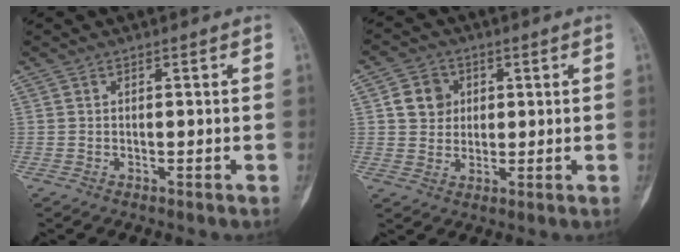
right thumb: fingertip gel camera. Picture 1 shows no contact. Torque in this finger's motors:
{"motor_torque": [-0.27, 0.33, 0.15, 0.13, 0.02]}